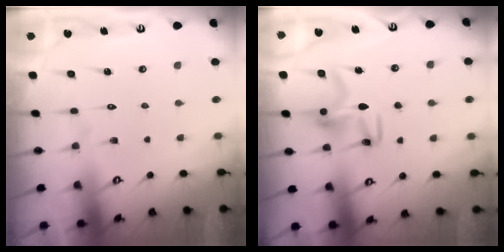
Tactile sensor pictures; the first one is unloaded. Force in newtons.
{"total": 9.7, "press": 9.7, "slide": 0.2}